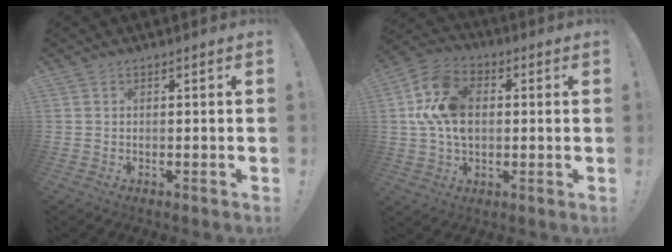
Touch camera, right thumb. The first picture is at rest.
{"total": 15.8, "force": [2.4, 11.2, 10.8], "torque": [-0.209, 0.004, 0.046]}